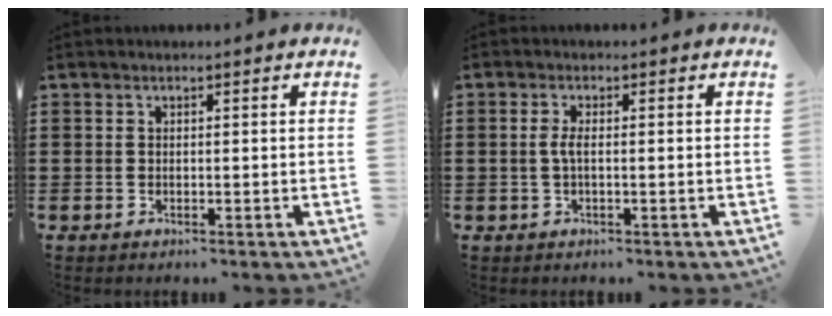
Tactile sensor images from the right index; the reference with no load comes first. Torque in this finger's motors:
{"motor_torque": [0.40, -0.24, 0.17, 0.07]}